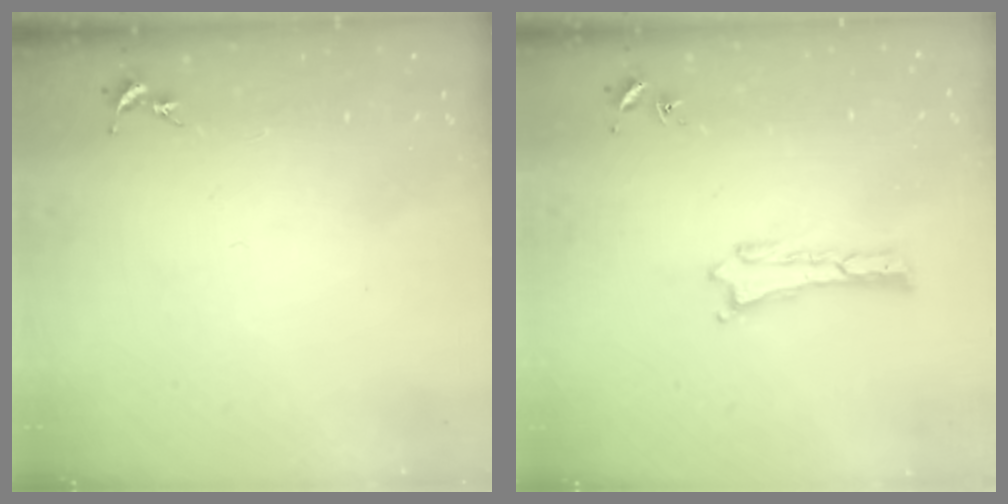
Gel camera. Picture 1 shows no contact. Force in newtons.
{"total": 0.0}